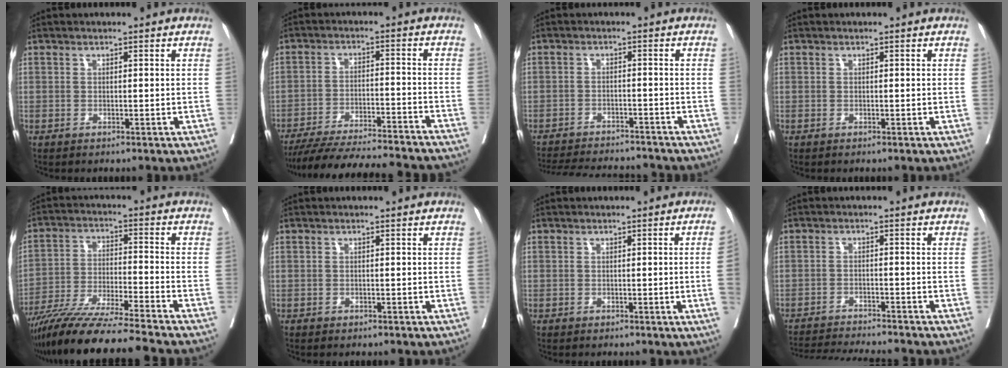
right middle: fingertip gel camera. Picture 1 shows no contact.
{"total": 22.3, "force": [-20.3, 1.6, 9.1], "torque": [-0.132, -0.033, -0.288]}
{"total": 14.0, "force": [-13.1, 2.4, 4.2], "torque": [-0.089, -0.006, -0.180]}
{"total": 0.0}
{"total": 15.3, "force": [-13.3, -1.6, 7.4], "torque": [-0.131, -0.033, -0.231]}
{"total": 0.6, "force": [-0.5, 0.2, 0.2], "torque": [-0.011, -0.002, -0.010]}
{"total": 2.5, "force": [-0.4, -1.0, 2.3], "torque": [-0.027, -0.004, -0.003]}
{"total": 10.9, "force": [-10.3, -0.1, 3.4], "torque": [-0.051, -0.013, -0.154]}